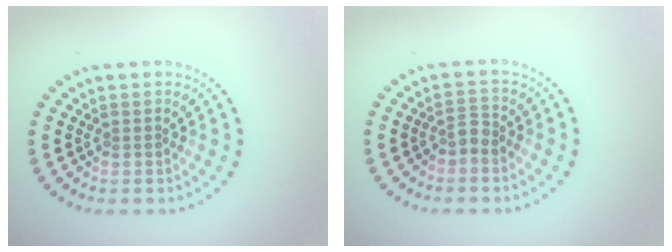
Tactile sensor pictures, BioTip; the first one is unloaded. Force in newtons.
{"total": 1.4, "press": 1.1, "slide": 0.9}